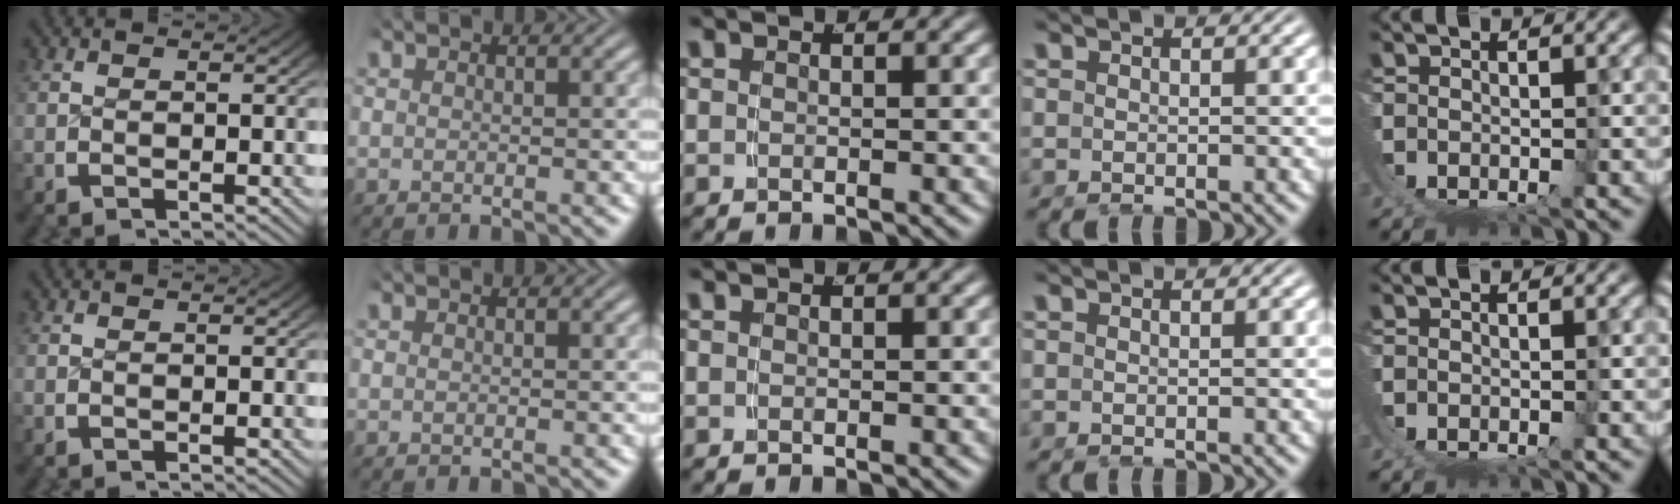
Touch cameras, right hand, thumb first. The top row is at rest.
{}